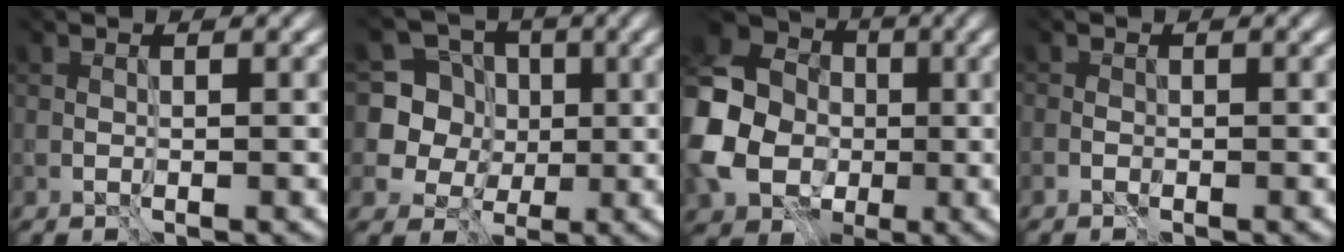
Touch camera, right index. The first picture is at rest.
{"total": 8.0, "force": [2.0, 7.5, 1.6], "torque": [-0.055, 0.014, 0.031]}
{"total": 11.0, "force": [-1.0, 9.8, 5.0], "torque": [-0.137, -0.024, -0.029]}
{"total": 0.7, "force": [-0.5, 0.5, -0.1], "torque": [-0.001, -0.002, -0.011]}